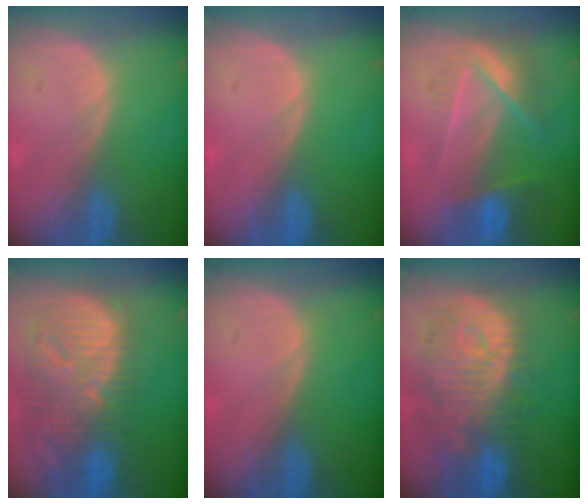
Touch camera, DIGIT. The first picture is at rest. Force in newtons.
{"total": 0.0}
{"total": 7.3, "press": 6.5, "slide": 3.2}
{"total": 13.3, "press": 11.6, "slide": 6.6}
{"total": 0.0}
{"total": 12.5, "press": 11.2, "slide": 5.6}